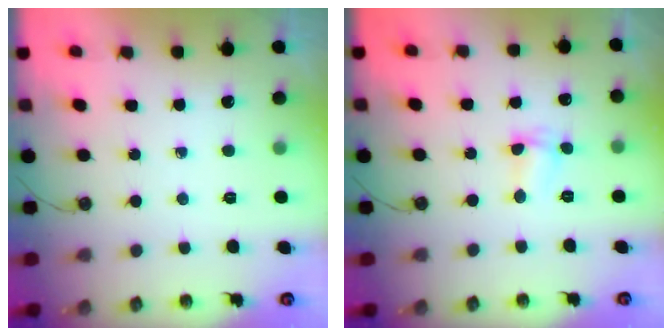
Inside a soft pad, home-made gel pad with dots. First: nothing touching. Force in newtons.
{"total": 2.5, "press": 2.5, "slide": 0.5}